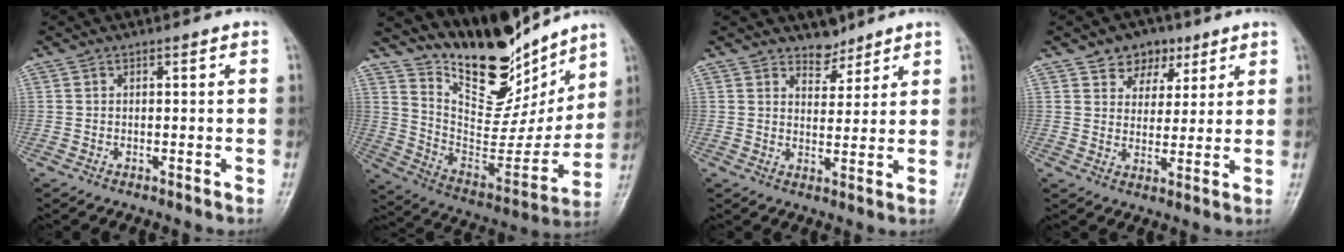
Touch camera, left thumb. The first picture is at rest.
{"total": 21.1, "force": [16.9, 8.0, 9.8], "torque": [-0.099, -0.109, 0.293]}
{"total": 4.0, "force": [3.4, 2.1, 0.5], "torque": [0.016, -0.027, 0.055]}
{"total": 7.2, "force": [4.3, 5.3, 2.3], "torque": [0.000, -0.016, 0.068]}